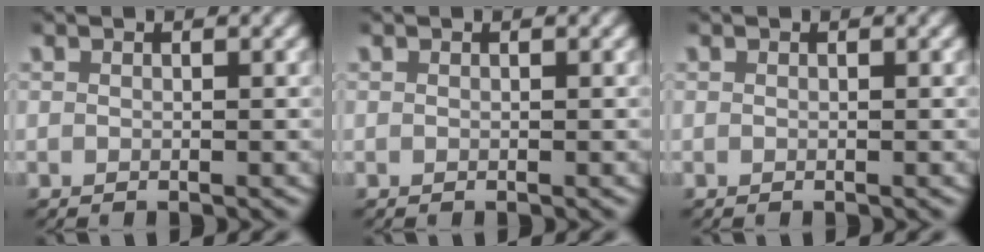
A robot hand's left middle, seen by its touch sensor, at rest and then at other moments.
{"total": 0.0}
{"total": 0.0}